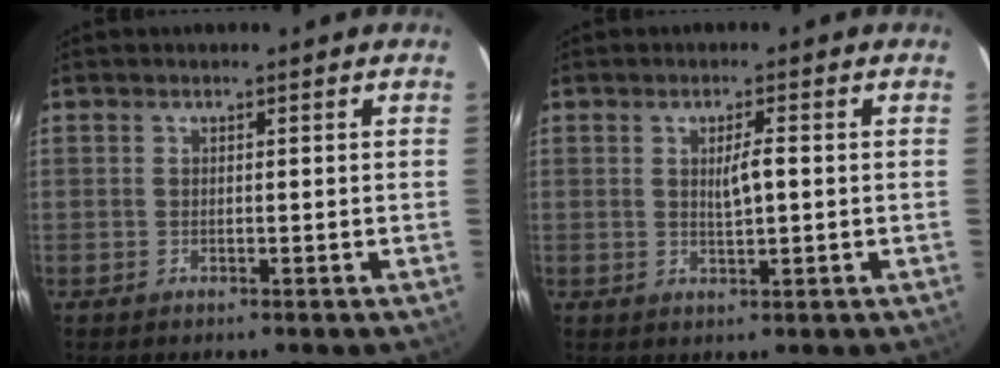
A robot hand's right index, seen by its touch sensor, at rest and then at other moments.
{"total": 2.8, "force": [0.3, 0.3, 2.8], "torque": [-0.051, -0.002, 0.007]}